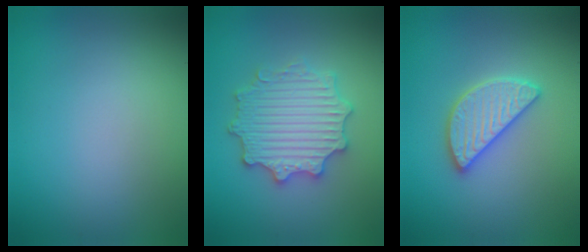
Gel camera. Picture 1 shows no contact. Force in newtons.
{"total": 5.6, "press": 5.6, "slide": 1.0}
{"total": 4.2, "press": 4.2, "slide": 0.3}